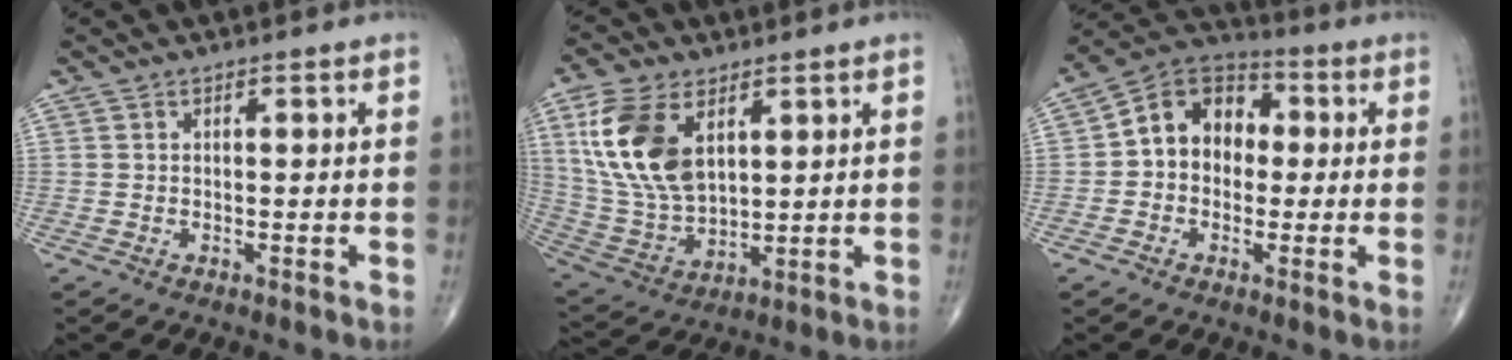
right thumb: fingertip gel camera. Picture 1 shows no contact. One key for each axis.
{"total": 16.2, "fx": 5.9, "fy": 9.3, "fz": 11.9, "tx": -0.232, "ty": -0.020, "tz": 0.125}
{"total": 11.6, "fx": 0.5, "fy": 9.1, "fz": 7.2, "tx": -0.086, "ty": 0.036, "tz": -0.007}